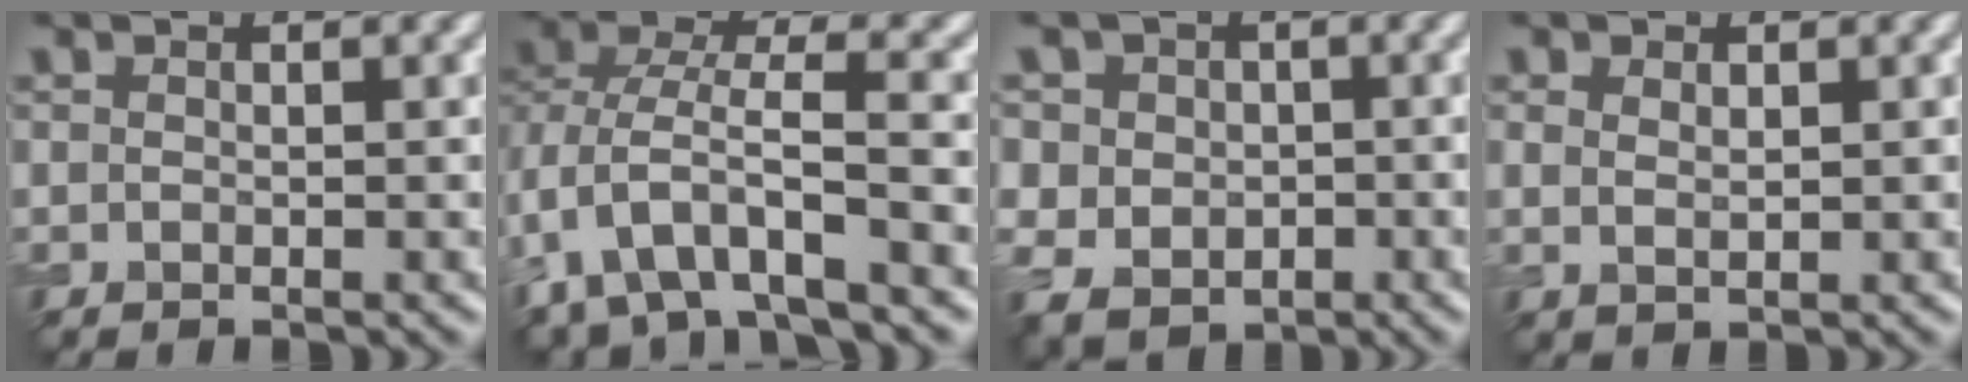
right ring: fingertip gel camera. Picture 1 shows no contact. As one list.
[{"total": 7.8, "force": [-2.9, 3.9, 6.1], "torque": [-0.124, 0.001, -0.050]}, {"total": 7.2, "force": [0.9, 6.6, 2.7], "torque": [-0.064, 0.022, -0.005]}, {"total": 1.3, "force": [0.6, 0.7, 0.9], "torque": [-0.019, -0.001, 0.014]}]